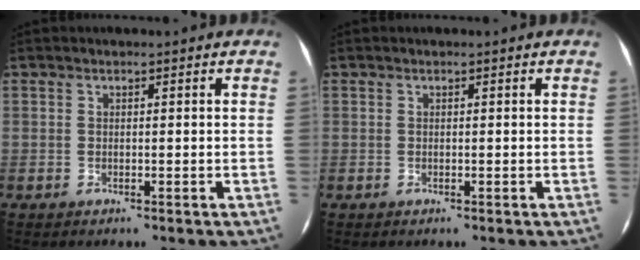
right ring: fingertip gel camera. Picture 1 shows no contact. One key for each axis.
{"total": 0.0}